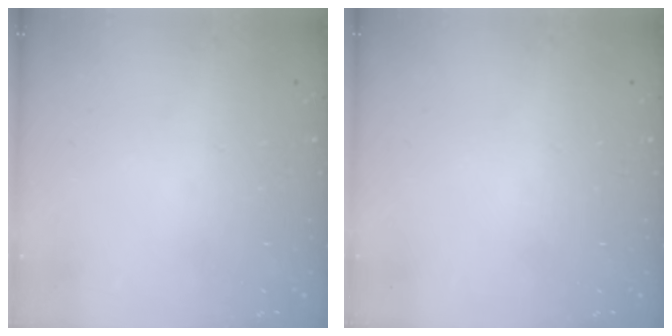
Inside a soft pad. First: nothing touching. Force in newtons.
{"total": 0.0}